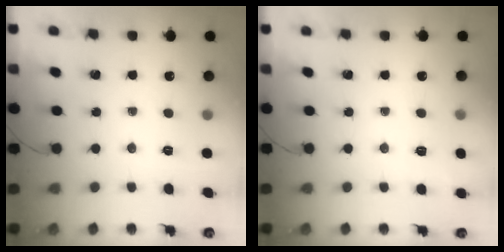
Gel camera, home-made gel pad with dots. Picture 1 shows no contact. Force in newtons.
{"total": 6.4, "press": 6.0, "slide": 2.1}